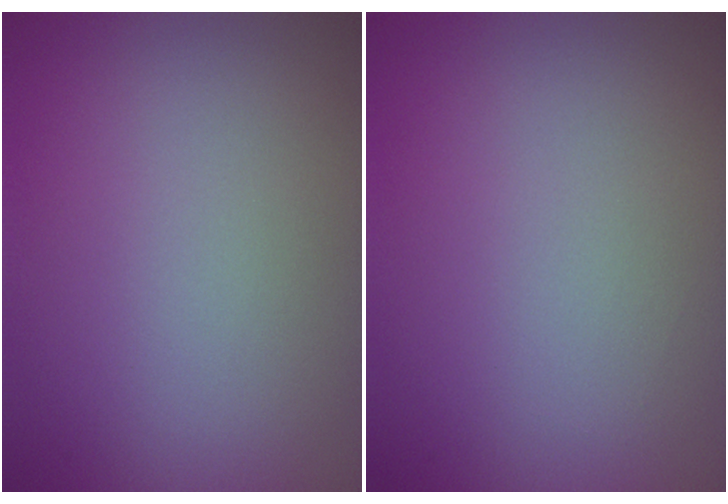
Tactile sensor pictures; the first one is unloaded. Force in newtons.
{"total": 0.0}